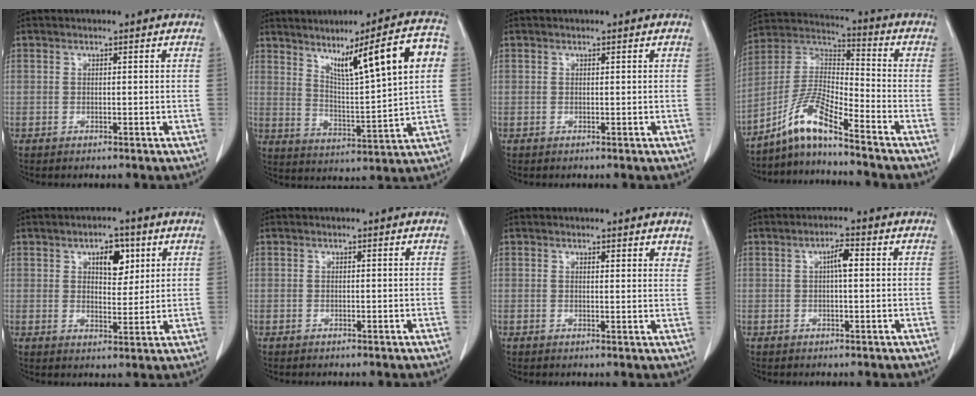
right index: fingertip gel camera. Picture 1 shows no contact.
{"total": 15.0, "force": [5.7, 0.6, 13.9], "torque": [-0.209, 0.015, 0.092]}
{"total": 0.0}
{"total": 9.1, "force": [-7.2, -0.1, 5.5], "torque": [-0.126, 0.009, -0.139]}
{"total": 5.7, "force": [2.6, 2.8, 4.2], "torque": [-0.062, 0.004, 0.042]}
{"total": 0.0}
{"total": 3.5, "force": [3.2, 0.8, 1.3], "torque": [-0.011, -0.008, 0.025]}
{"total": 2.8, "force": [0.5, 0.6, 2.7], "torque": [-0.048, 0.006, 0.007]}